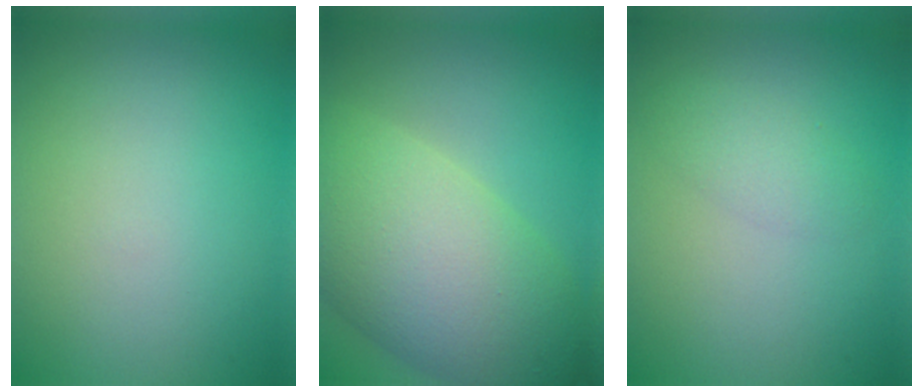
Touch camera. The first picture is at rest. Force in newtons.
{"total": 11.8, "press": 11.8, "slide": 0.8}
{"total": 2.0, "press": 2.0, "slide": 0.1}